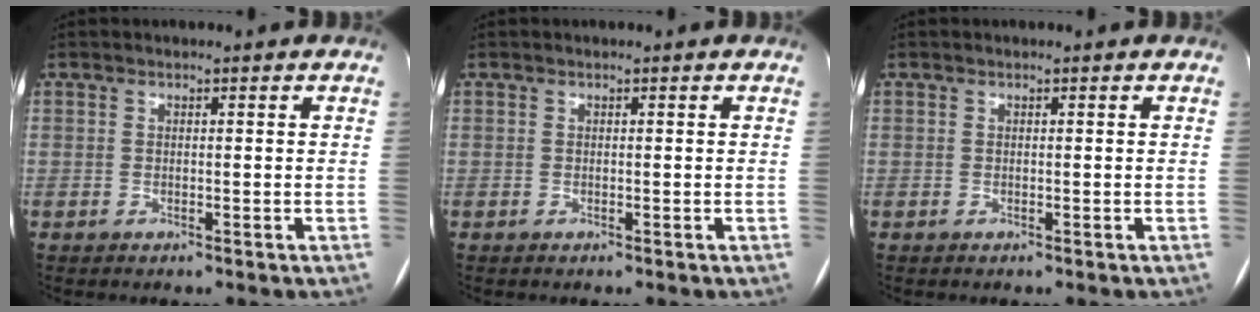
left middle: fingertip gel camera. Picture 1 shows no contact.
{"total": 0.0}
{"total": 0.0}